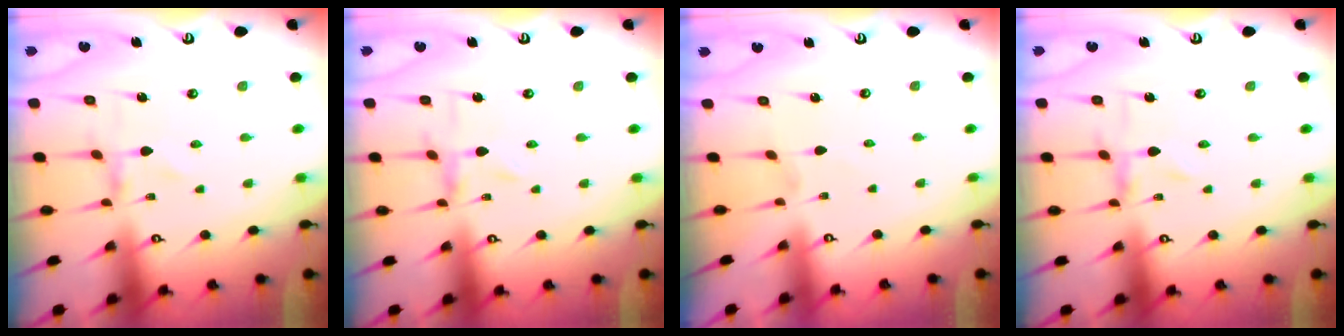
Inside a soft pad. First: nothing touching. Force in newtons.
{"total": 0.0}
{"total": 1.5, "press": 1.5, "slide": 0.1}
{"total": 0.0}